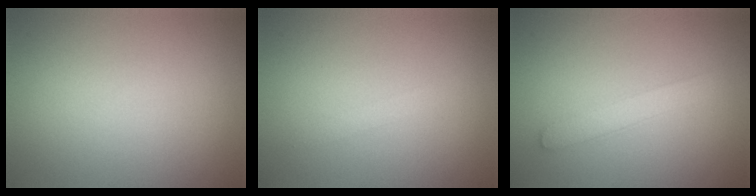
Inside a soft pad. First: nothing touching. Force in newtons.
{"total": 0.8, "press": 0.8, "slide": 0.1}
{"total": 1.7, "press": 1.7, "slide": 0.1}